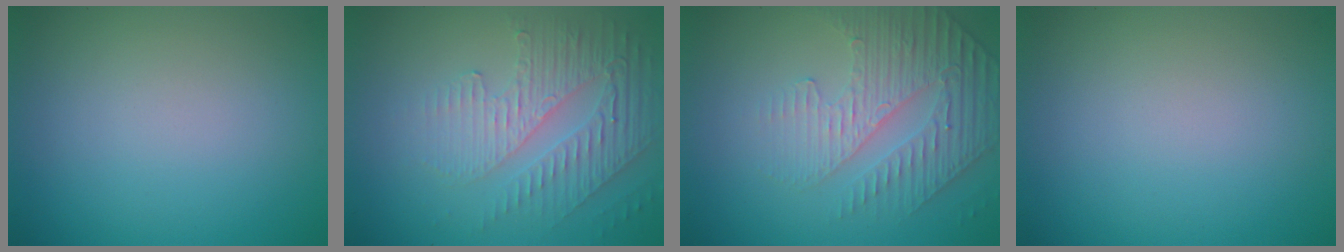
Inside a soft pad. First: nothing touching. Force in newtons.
{"total": 5.3, "press": 3.3, "slide": 4.2}
{"total": 4.7, "press": 3.4, "slide": 3.3}
{"total": 0.0}